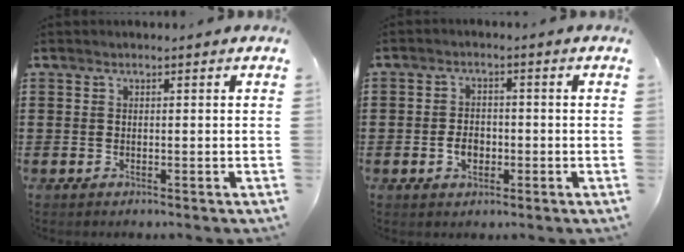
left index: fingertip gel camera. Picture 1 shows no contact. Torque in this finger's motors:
{"motor_torque": [1.07, 1.07, 0.35, 0.04]}